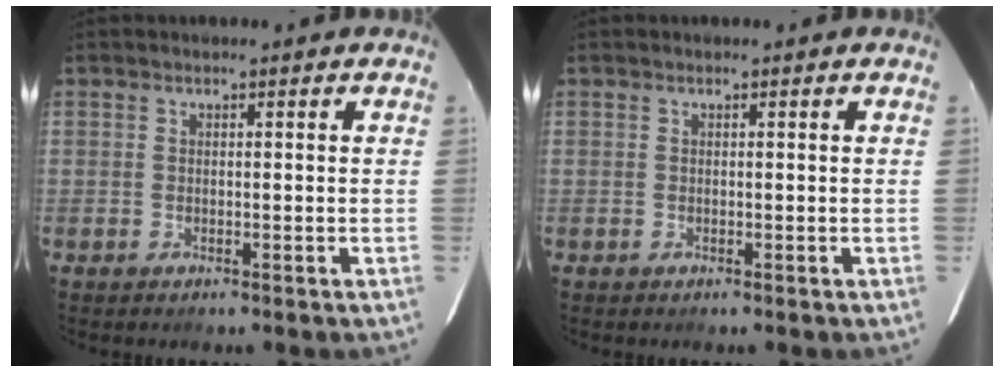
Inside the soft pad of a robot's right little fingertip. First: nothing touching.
{"total": 0.0}